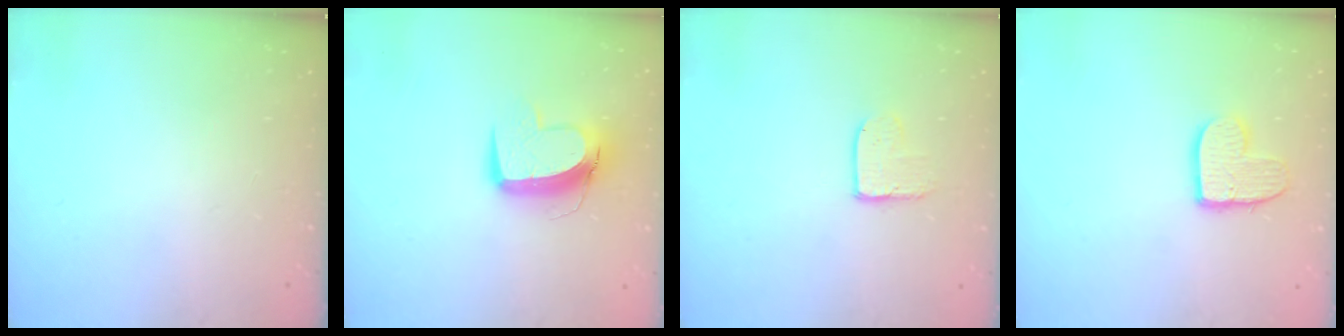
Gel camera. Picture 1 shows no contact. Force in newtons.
{"total": 11.8, "press": 11.7, "slide": 1.2}
{"total": 5.1, "press": 5.0, "slide": 0.4}
{"total": 9.8, "press": 9.8, "slide": 0.5}